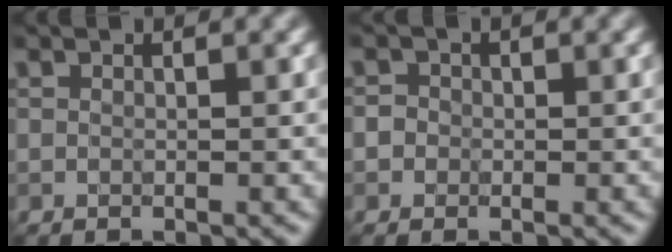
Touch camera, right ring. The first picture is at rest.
{"total": 1.8, "force": [0.2, 1.7, 0.7], "torque": [0.007, 0.010, -0.016]}